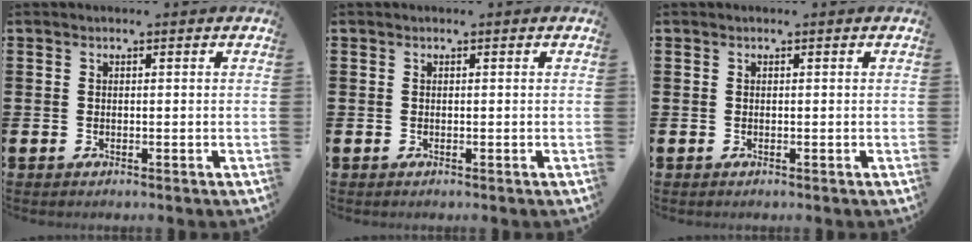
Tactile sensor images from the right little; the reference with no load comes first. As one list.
[{"total": 0.0}, {"total": 0.0}]